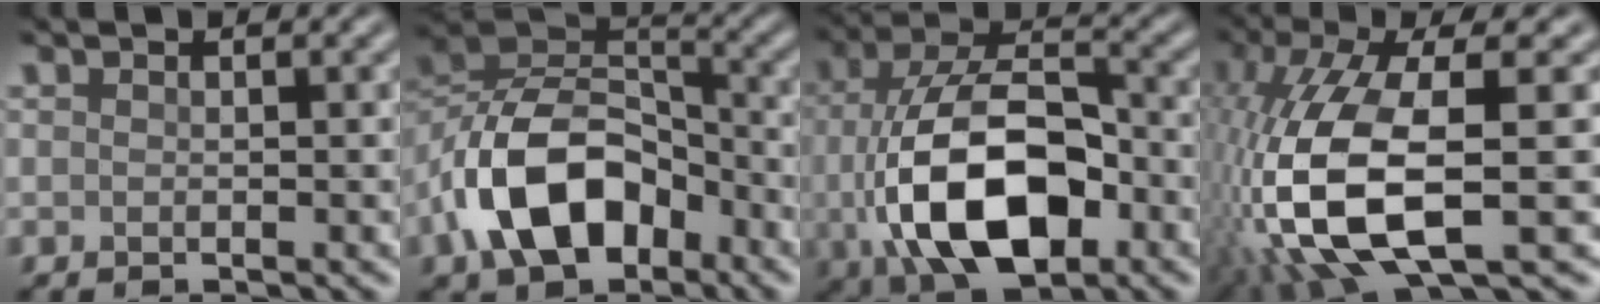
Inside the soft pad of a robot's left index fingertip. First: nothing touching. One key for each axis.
{"total": 10.0, "fx": -4.6, "fy": 6.0, "fz": 6.6, "tx": -0.125, "ty": 0.020, "tz": -0.099}
{"total": 12.3, "fx": -2.7, "fy": 7.0, "fz": 9.8, "tx": -0.194, "ty": -0.014, "tz": -0.048}
{"total": 11.9, "fx": -2.3, "fy": 4.6, "fz": 10.7, "tx": -0.246, "ty": -0.008, "tz": -0.047}